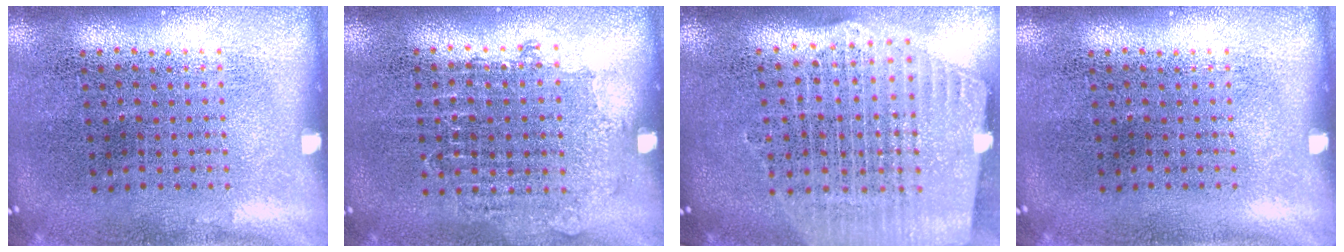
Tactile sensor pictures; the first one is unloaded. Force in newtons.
{"total": 0.5, "press": 0.5, "slide": 0.1}
{"total": 2.5, "press": 2.1, "slide": 1.4}
{"total": 0.0}